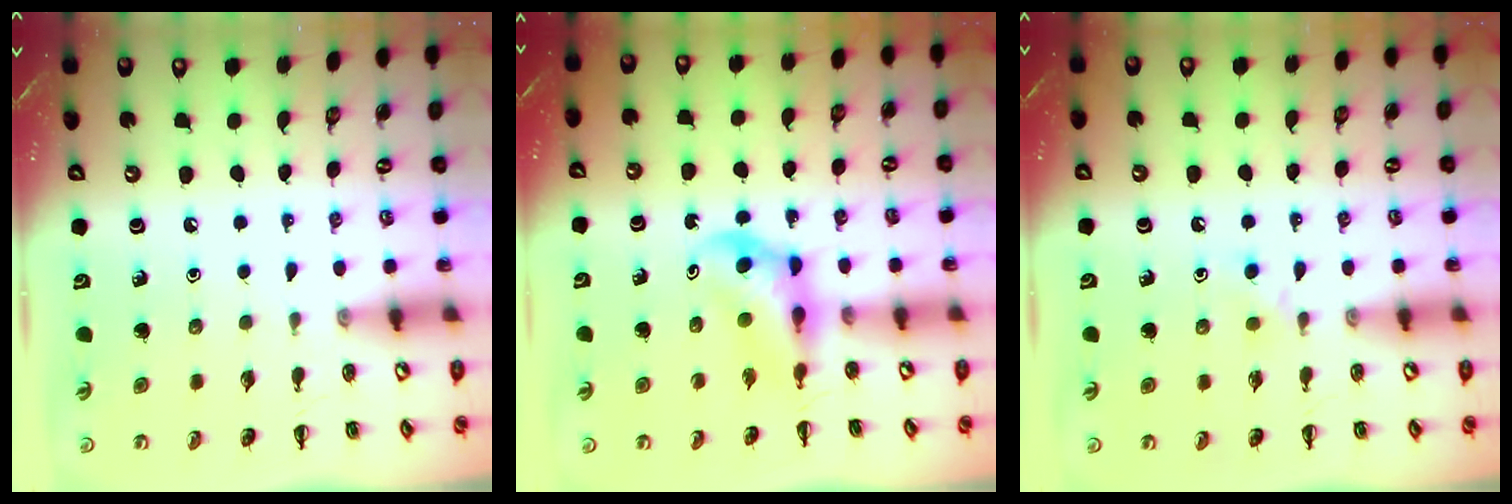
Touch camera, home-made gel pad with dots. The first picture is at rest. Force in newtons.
{"total": 5.3, "press": 5.2, "slide": 0.9}
{"total": 2.8, "press": 2.6, "slide": 1.2}